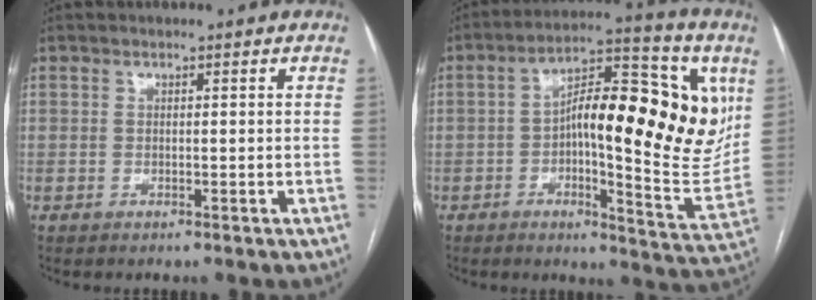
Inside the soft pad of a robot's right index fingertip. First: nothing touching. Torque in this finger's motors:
{"motor_torque": [1.73, 0.41, 1.05, 0.20]}